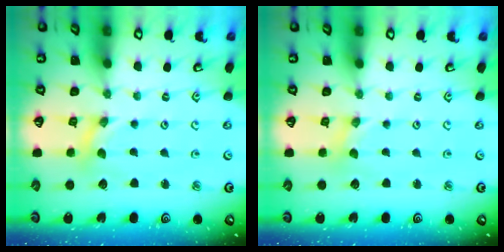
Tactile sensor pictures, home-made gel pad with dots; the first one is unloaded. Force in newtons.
{"total": 0.0}